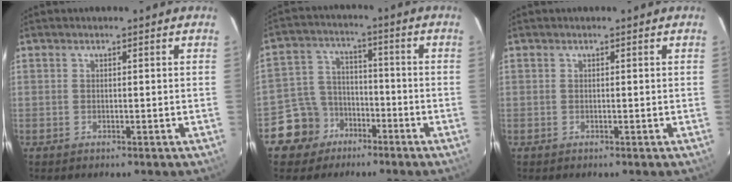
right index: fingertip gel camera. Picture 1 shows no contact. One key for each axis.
{"total": 8.8, "fx": -5.3, "fy": 6.9, "fz": 1.1, "tx": -0.048, "ty": 0.032, "tz": -0.084}
{"total": 0.0}